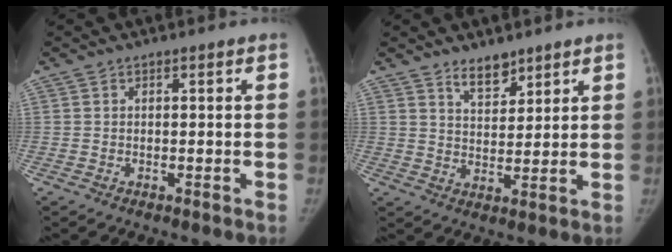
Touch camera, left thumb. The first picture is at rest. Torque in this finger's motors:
{"motor_torque": [-0.10, 0.11, 0.44, -0.27, 0.04]}